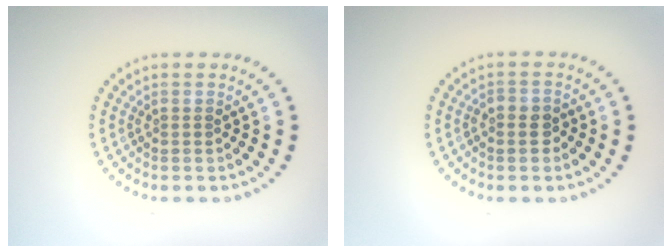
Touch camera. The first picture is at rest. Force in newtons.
{"total": 1.3, "press": 1.3, "slide": 0.4}